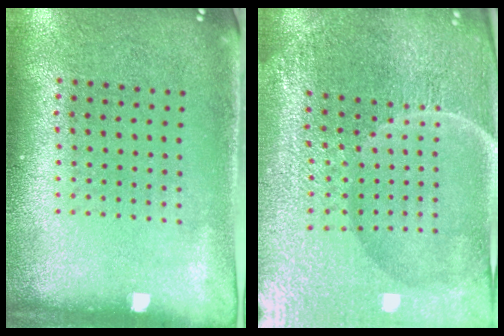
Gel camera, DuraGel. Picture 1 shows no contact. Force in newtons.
{"total": 6.2, "press": 5.6, "slide": 2.6}